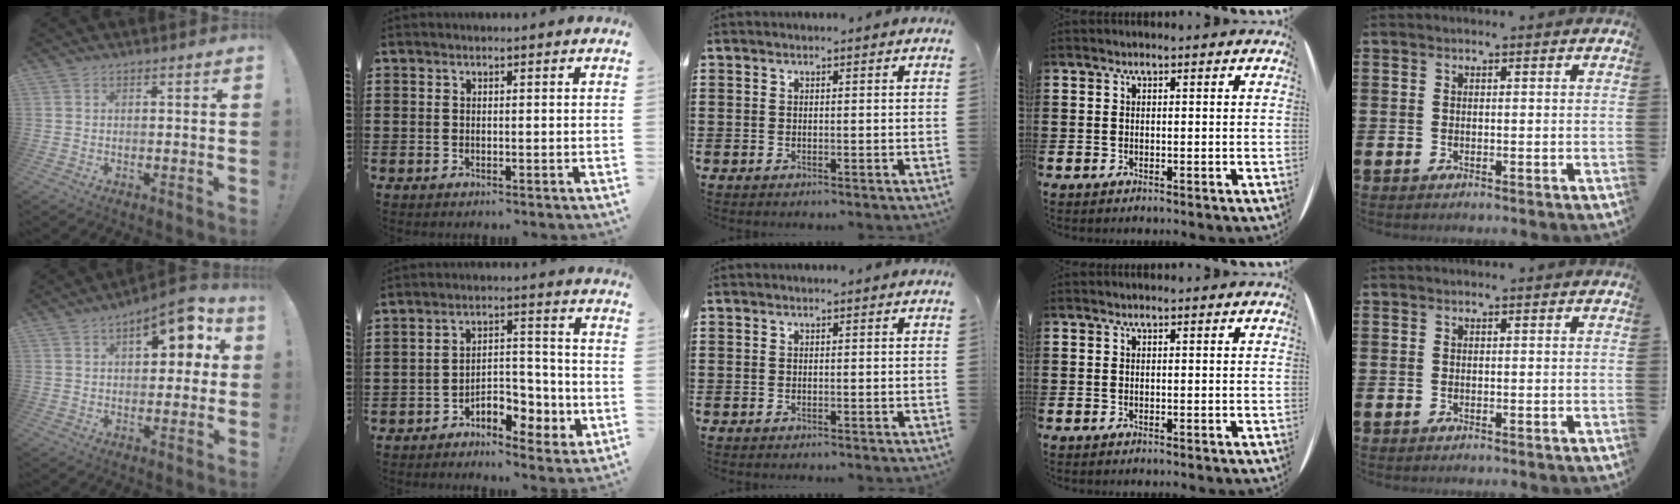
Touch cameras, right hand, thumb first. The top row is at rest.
{"thumb": {"total": 10.6, "force": [4.1, 5.3, 8.2], "torque": [-0.099, -0.014, 0.064]}, "index": {"total": 6.1, "force": [-3.6, 3.3, 3.7], "torque": [-0.054, 0.018, -0.068]}}